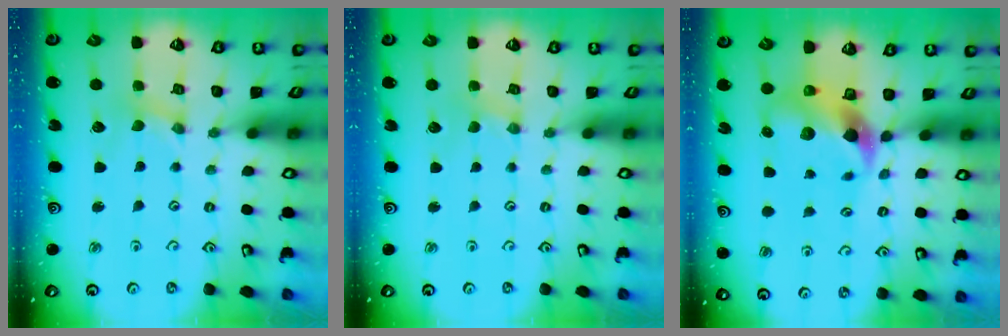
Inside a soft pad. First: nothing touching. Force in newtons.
{"total": 0.0}
{"total": 9.9, "press": 9.8, "slide": 1.5}